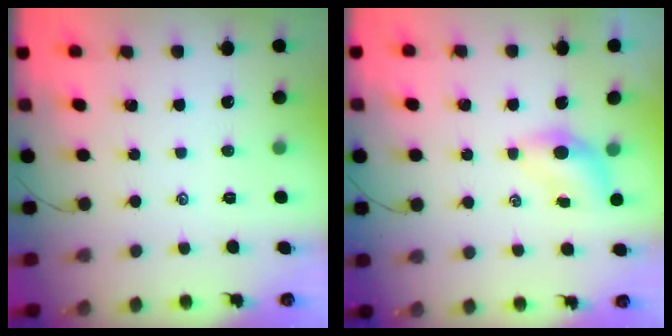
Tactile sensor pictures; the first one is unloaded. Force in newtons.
{"total": 4.0, "press": 3.9, "slide": 0.8}